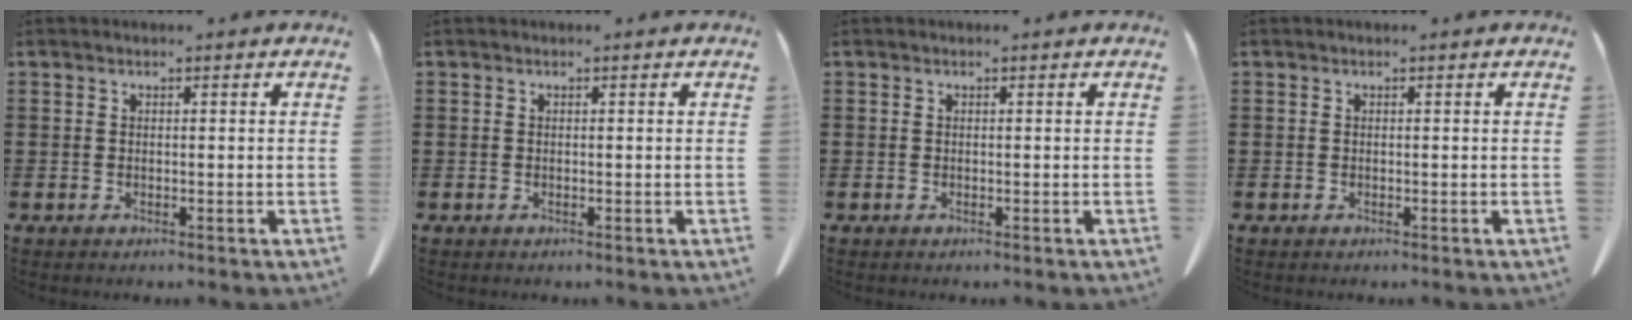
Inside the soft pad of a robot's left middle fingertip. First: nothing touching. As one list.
[{"total": 0.0}, {"total": 0.0}, {"total": 0.0}]